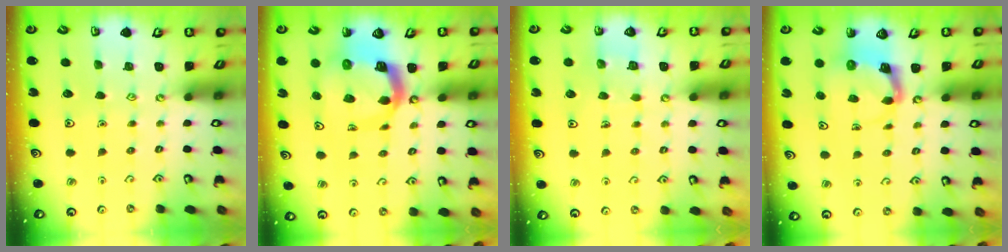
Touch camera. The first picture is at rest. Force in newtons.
{"total": 10.4, "press": 10.4, "slide": 1.3}
{"total": 3.0, "press": 3.0, "slide": 0.2}
{"total": 3.9, "press": 3.9, "slide": 0.6}